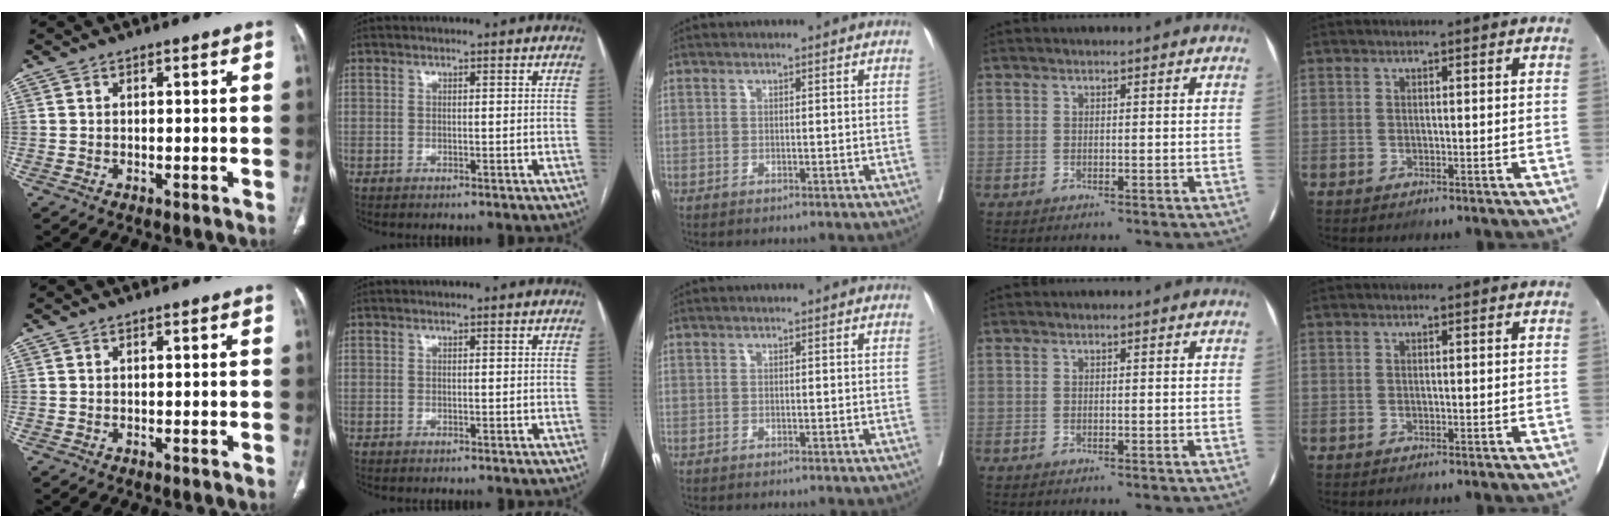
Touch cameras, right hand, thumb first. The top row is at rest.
{}